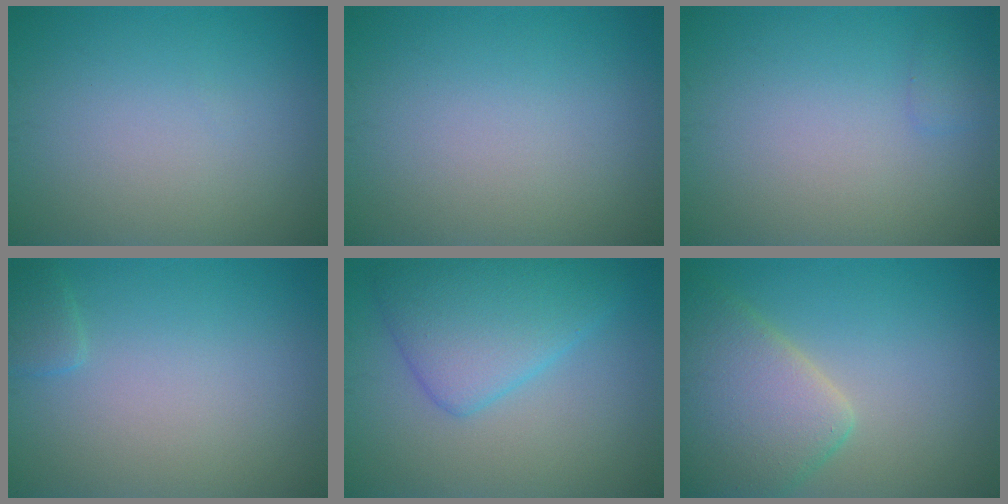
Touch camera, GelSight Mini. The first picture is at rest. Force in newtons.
{"total": 0.0}
{"total": 0.7, "press": 0.7, "slide": 0.0}
{"total": 1.1, "press": 1.1, "slide": 0.1}
{"total": 5.9, "press": 5.9, "slide": 0.2}
{"total": 6.5, "press": 6.5, "slide": 0.6}